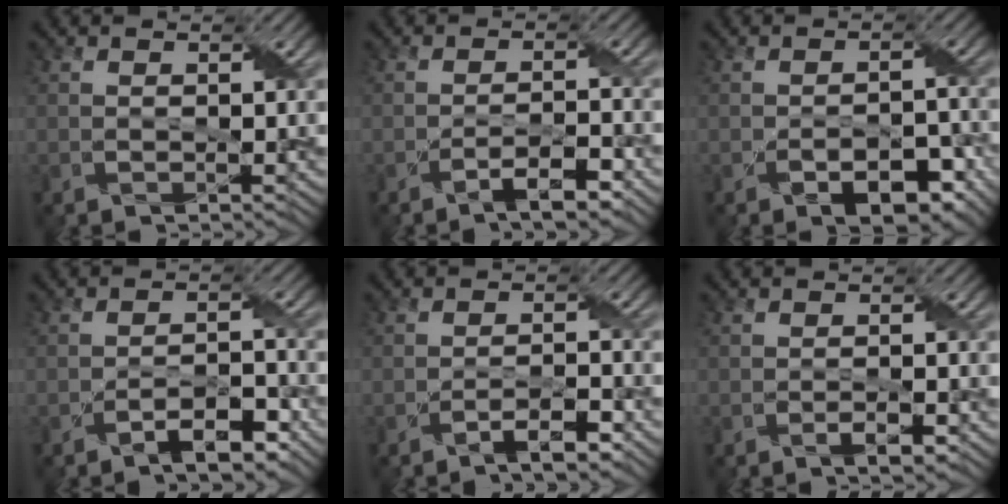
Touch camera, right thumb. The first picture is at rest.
{"total": 3.6, "force": [-2.5, 0.6, 2.5], "torque": [-0.045, 0.009, -0.046]}
{"total": 5.5, "force": [-2.8, 2.9, 3.7], "torque": [-0.051, -0.008, -0.036]}
{"total": 4.3, "force": [-3.1, 1.3, 2.7], "torque": [-0.042, 0.010, -0.051]}
{"total": 3.0, "force": [-2.3, 0.5, 1.9], "torque": [-0.036, 0.009, -0.042]}
{"total": 1.6, "force": [-1.0, 0.3, 1.3], "torque": [-0.022, 0.003, -0.016]}